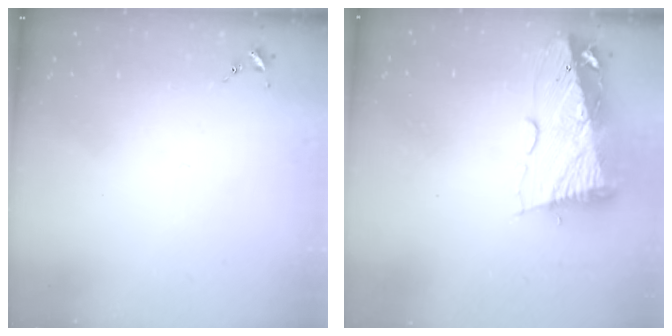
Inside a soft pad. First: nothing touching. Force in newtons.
{"total": 14.8, "press": 14.7, "slide": 1.8}